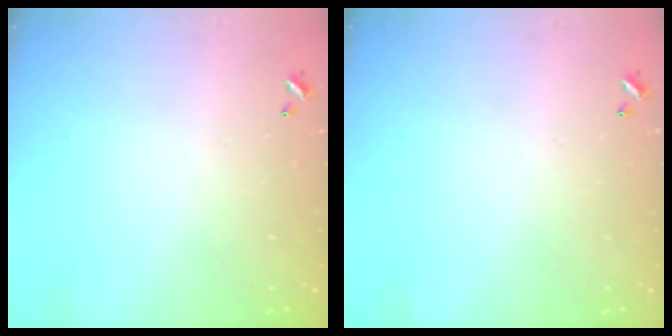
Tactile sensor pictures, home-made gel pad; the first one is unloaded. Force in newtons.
{"total": 0.0}